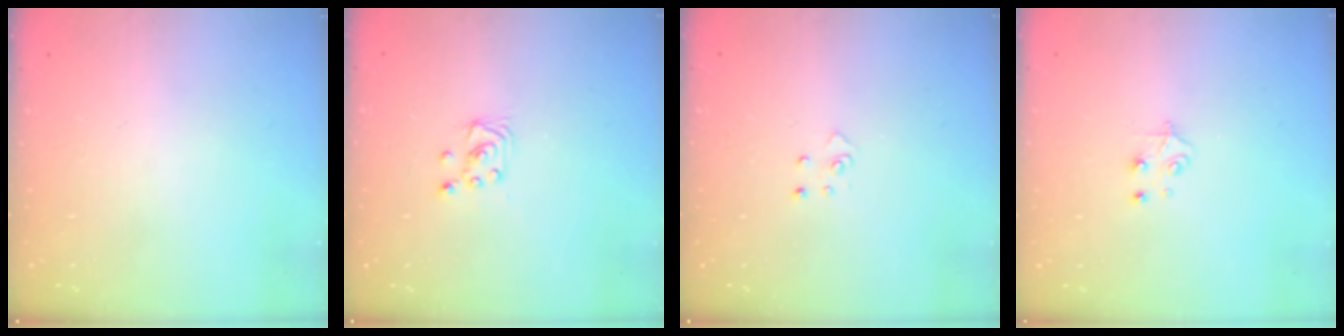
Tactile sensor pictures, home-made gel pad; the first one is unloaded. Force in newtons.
{"total": 2.0, "press": 2.0, "slide": 0.2}
{"total": 2.6, "press": 2.6, "slide": 0.3}
{"total": 4.4, "press": 4.4, "slide": 0.4}